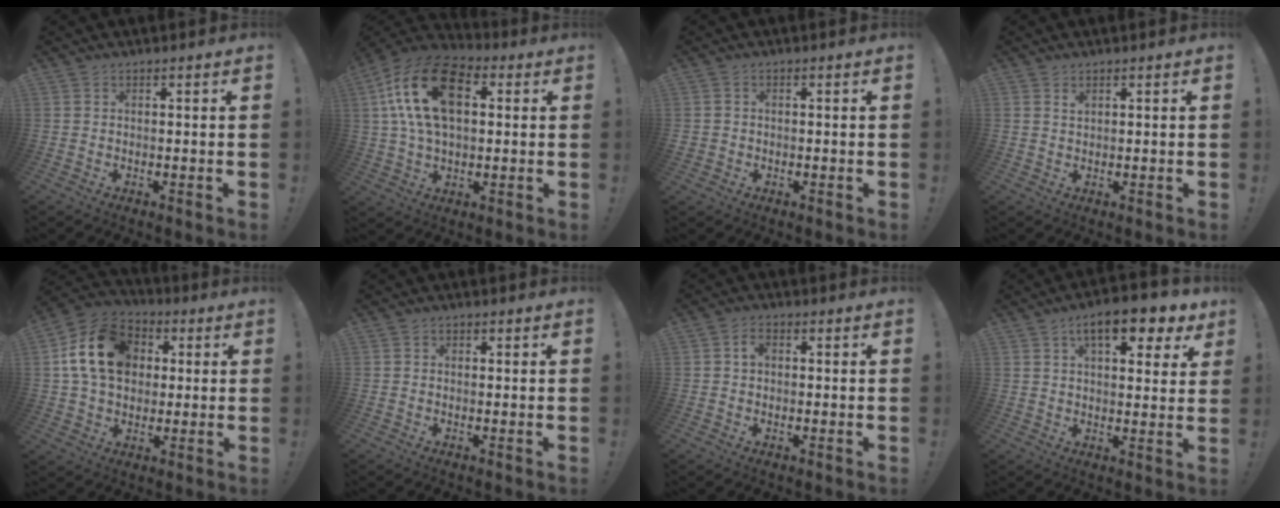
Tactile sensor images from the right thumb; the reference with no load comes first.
{"total": 20.5, "force": [5.6, 12.1, 15.6], "torque": [-0.300, -0.004, 0.095]}
{"total": 1.9, "force": [-0.2, 1.8, 0.7], "torque": [-0.014, 0.006, -0.001]}
{"total": 0.9, "force": [0.7, 0.5, 0.3], "torque": [0.001, -0.002, 0.012]}
{"total": 17.9, "force": [4.0, 13.6, 10.9], "torque": [-0.193, 0.006, 0.081]}
{"total": 0.7, "force": [0.0, 0.6, 0.3], "torque": [-0.002, 0.001, 0.000]}
{"total": 2.9, "force": [0.5, 2.1, 2.0], "torque": [-0.028, 0.004, 0.006]}
{"total": 11.8, "force": [6.1, 4.4, 9.1], "torque": [-0.121, -0.026, 0.096]}